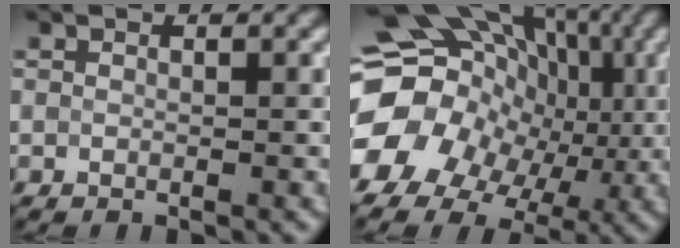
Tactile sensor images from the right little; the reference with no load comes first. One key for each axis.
{"total": 17.6, "fx": -0.2, "fy": 14.6, "fz": 9.8, "tx": -0.182, "ty": 0.002, "tz": -0.010}